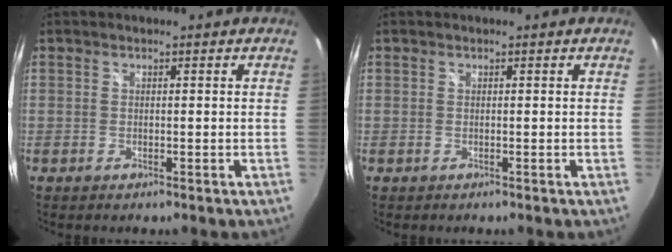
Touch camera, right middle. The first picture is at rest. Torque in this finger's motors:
{"motor_torque": [0.00, 0.00, 0.00, 0.00]}